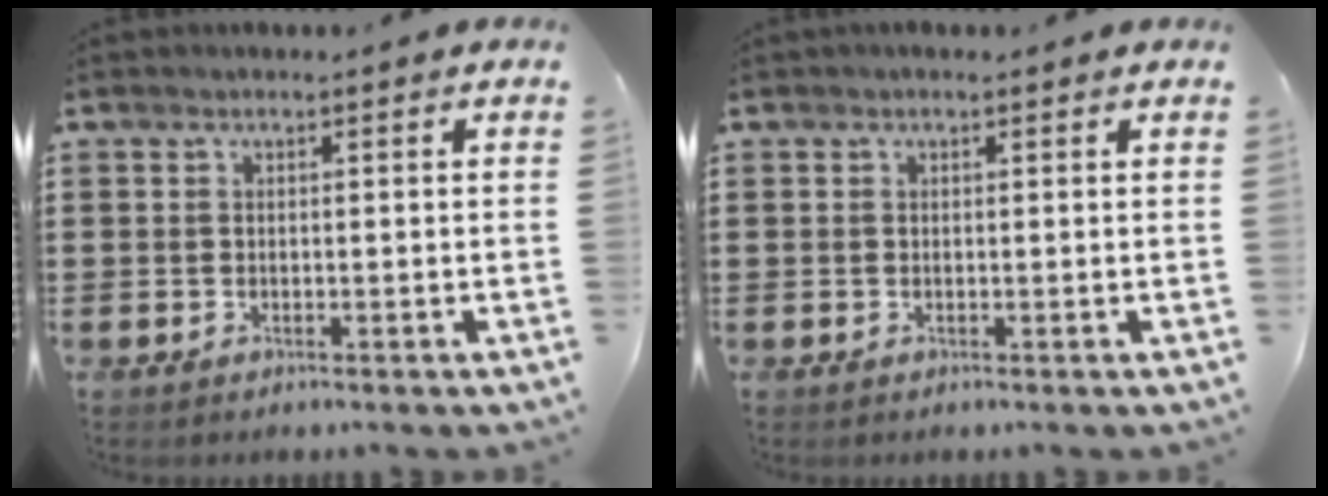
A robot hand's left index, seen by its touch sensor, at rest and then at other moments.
{"total": 0.0}